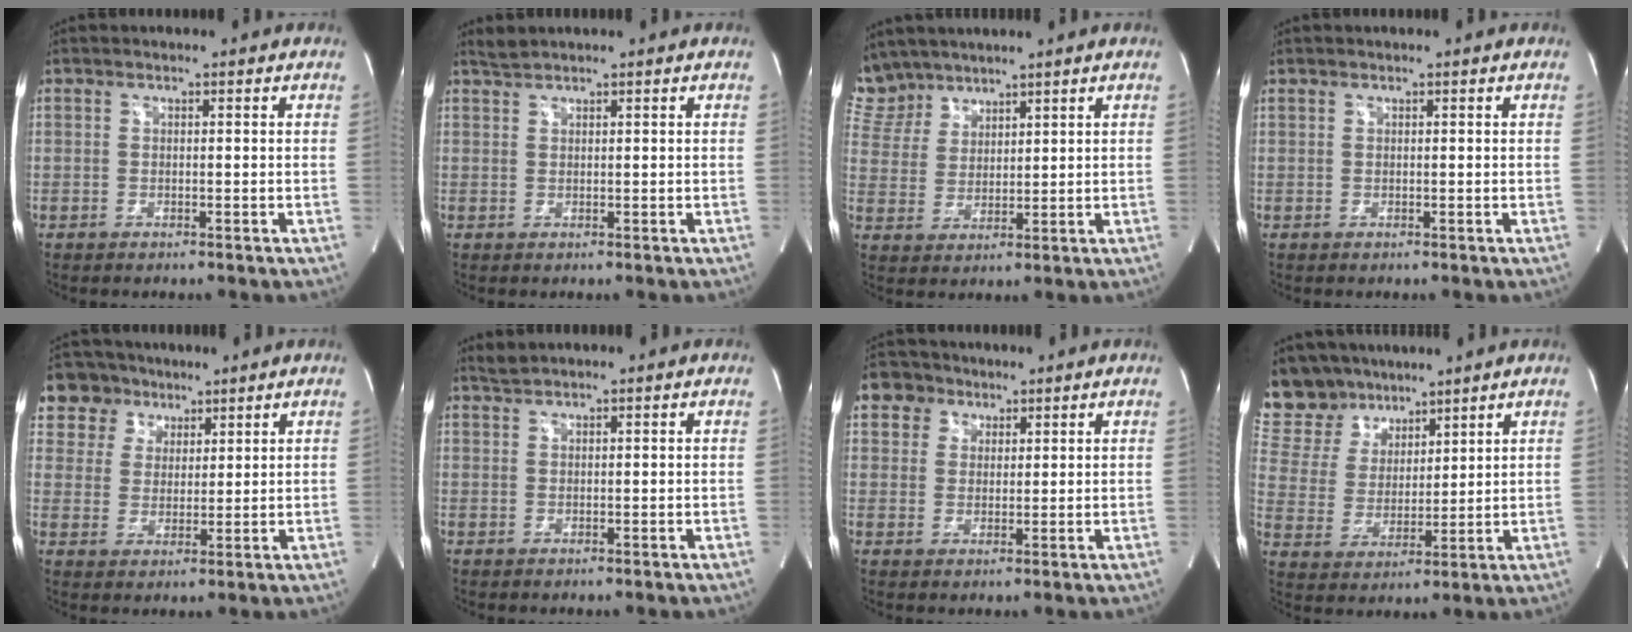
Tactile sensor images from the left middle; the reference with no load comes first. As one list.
[{"total": 1.4, "force": [1.4, -0.2, 0.1], "torque": [-0.005, 0.007, 0.033]}, {"total": 6.9, "force": [6.3, 2.8, 0.3], "torque": [-0.012, 0.009, 0.139]}, {"total": 0.0}, {"total": 8.6, "force": [5.4, 6.6, 0.7], "torque": [-0.015, 0.021, 0.103]}, {"total": 1.3, "force": [1.3, -0.3, 0.0], "torque": [-0.004, 0.007, 0.030]}, {"total": 4.7, "force": [2.7, 3.9, 0.6], "torque": [-0.017, 0.014, 0.050]}, {"total": 12.8, "force": [10.7, 6.9, 1.7], "torque": [-0.044, 0.025, 0.213]}]